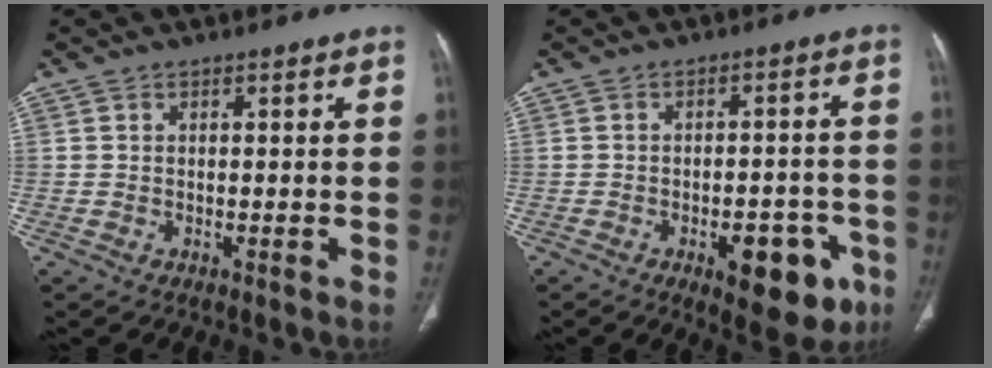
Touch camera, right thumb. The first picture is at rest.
{"total": 11.8, "force": [-5.4, 5.5, 8.9], "torque": [-0.076, 0.023, -0.061]}